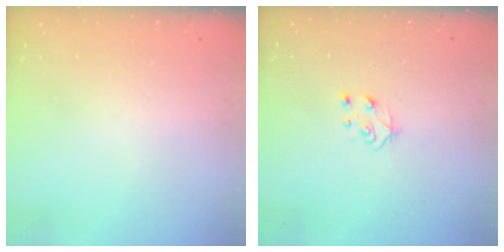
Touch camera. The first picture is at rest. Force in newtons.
{"total": 5.6, "press": 5.6, "slide": 0.5}